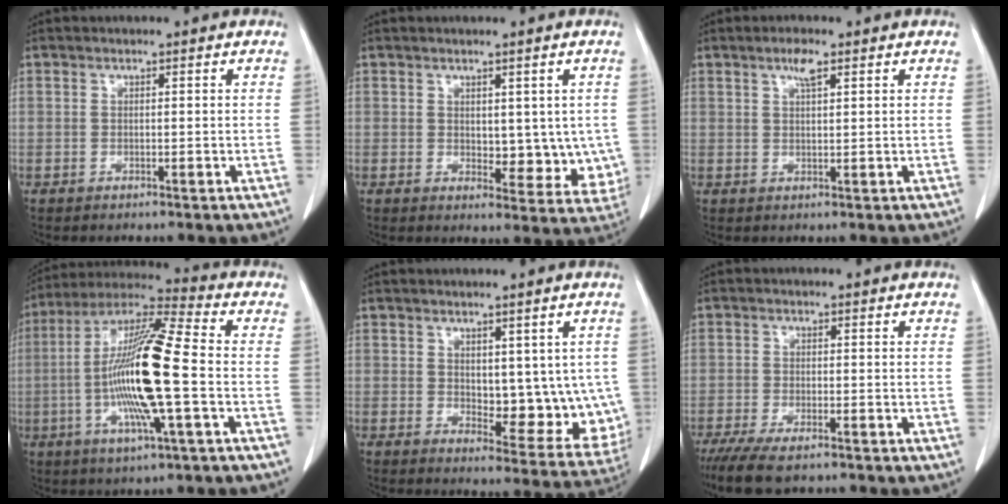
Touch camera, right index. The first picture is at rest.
{"total": 7.5, "force": [0.5, 4.3, 6.1], "torque": [-0.051, -0.009, 0.015]}
{"total": 2.7, "force": [1.7, 0.6, 2.1], "torque": [-0.040, 0.004, 0.029]}
{"total": 17.6, "force": [-2.5, 0.9, 17.4], "torque": [-0.342, -0.002, -0.055]}
{"total": 10.3, "force": [1.0, 5.4, 8.8], "torque": [-0.094, -0.007, 0.029]}
{"total": 7.4, "force": [-5.7, 1.8, 4.4], "torque": [-0.071, -0.016, -0.093]}